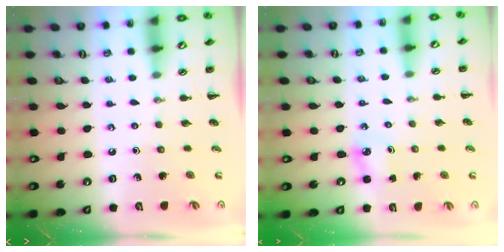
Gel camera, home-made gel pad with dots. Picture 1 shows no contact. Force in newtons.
{"total": 2.6, "press": 2.6, "slide": 0.4}